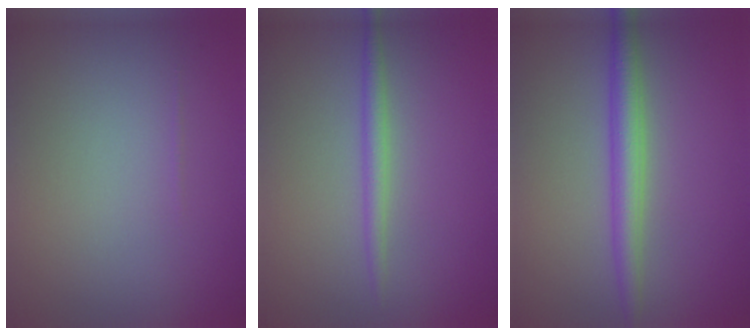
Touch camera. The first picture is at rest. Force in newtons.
{"total": 1.7, "press": 1.7, "slide": 0.0}
{"total": 3.1, "press": 3.1, "slide": 0.1}